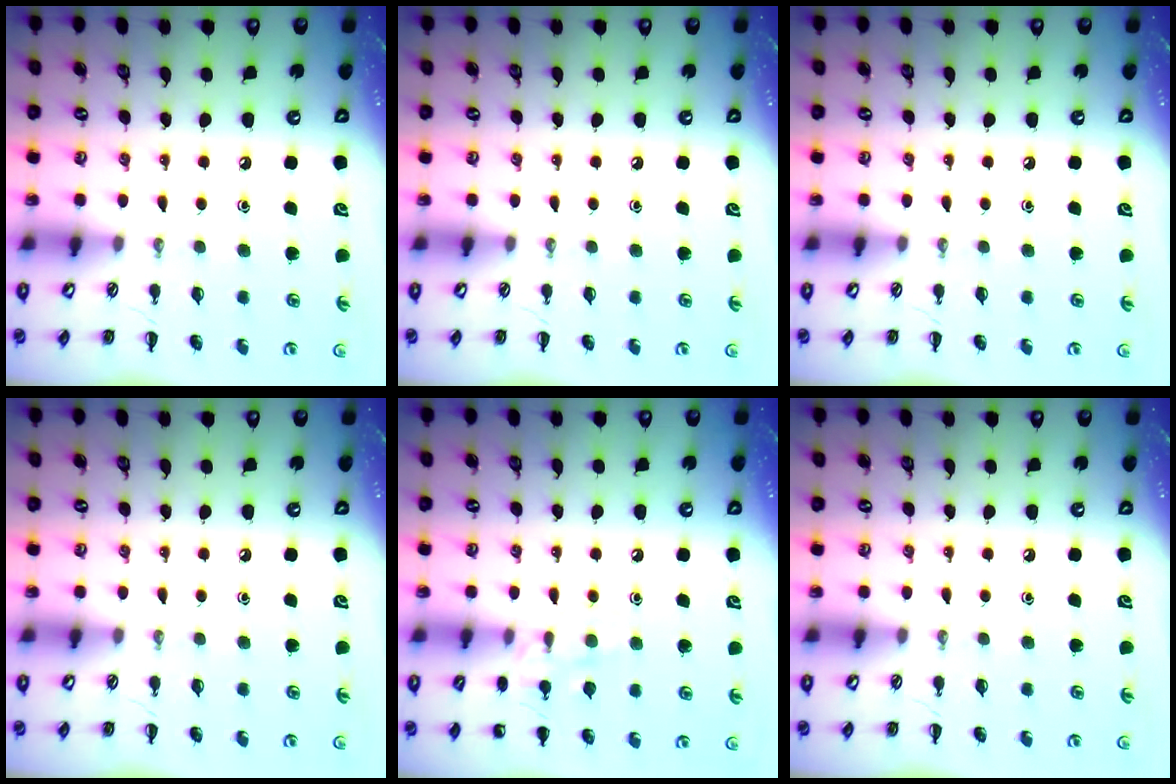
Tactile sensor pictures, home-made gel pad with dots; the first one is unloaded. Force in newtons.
{"total": 0.0}
{"total": 0.0}
{"total": 0.0}
{"total": 8.9, "press": 8.7, "slide": 1.5}
{"total": 0.0}